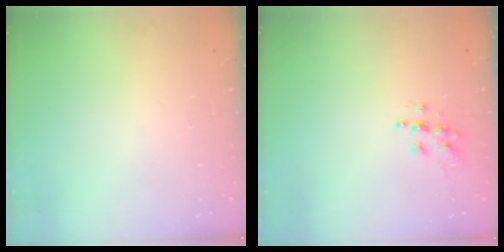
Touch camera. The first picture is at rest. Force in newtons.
{"total": 8.0, "press": 8.0, "slide": 0.4}